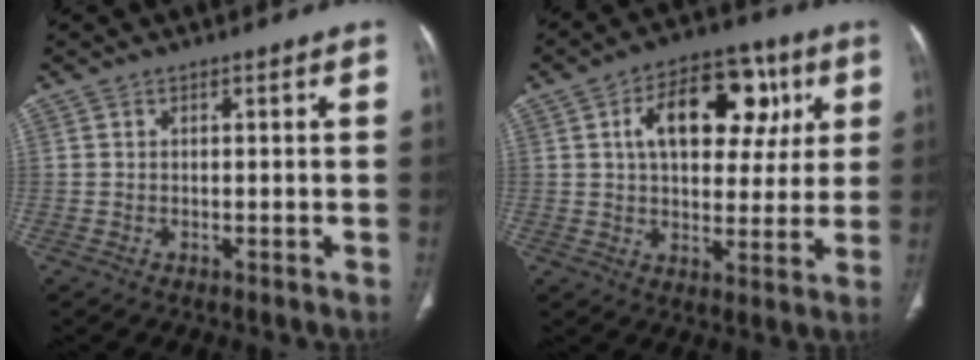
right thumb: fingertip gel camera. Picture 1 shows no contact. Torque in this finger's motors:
{"motor_torque": [1.43, 1.89, 1.33, 0.10, 0.11]}